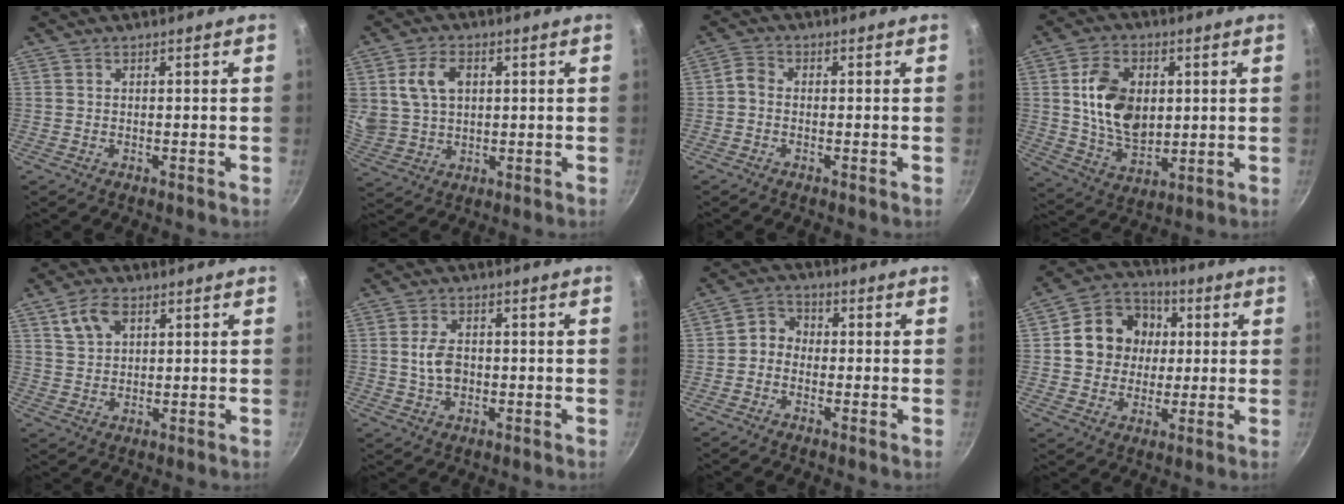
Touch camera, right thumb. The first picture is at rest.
{"total": 9.4, "force": [2.5, 6.7, 6.1], "torque": [-0.101, -0.003, 0.052]}
{"total": 2.1, "force": [-0.9, 1.5, 1.2], "torque": [-0.032, 0.011, -0.027]}
{"total": 13.9, "force": [2.2, 9.5, 9.9], "torque": [-0.153, -0.014, 0.044]}
{"total": 5.9, "force": [2.8, 3.7, 3.6], "torque": [-0.055, -0.002, 0.053]}
{"total": 5.1, "force": [-0.1, 3.5, 3.7], "torque": [-0.057, 0.005, -0.004]}
{"total": 4.1, "force": [-0.9, 3.5, 1.9], "torque": [-0.011, 0.019, -0.031]}
{"total": 13.4, "force": [1.9, 11.7, 6.2], "torque": [-0.073, 0.019, 0.023]}